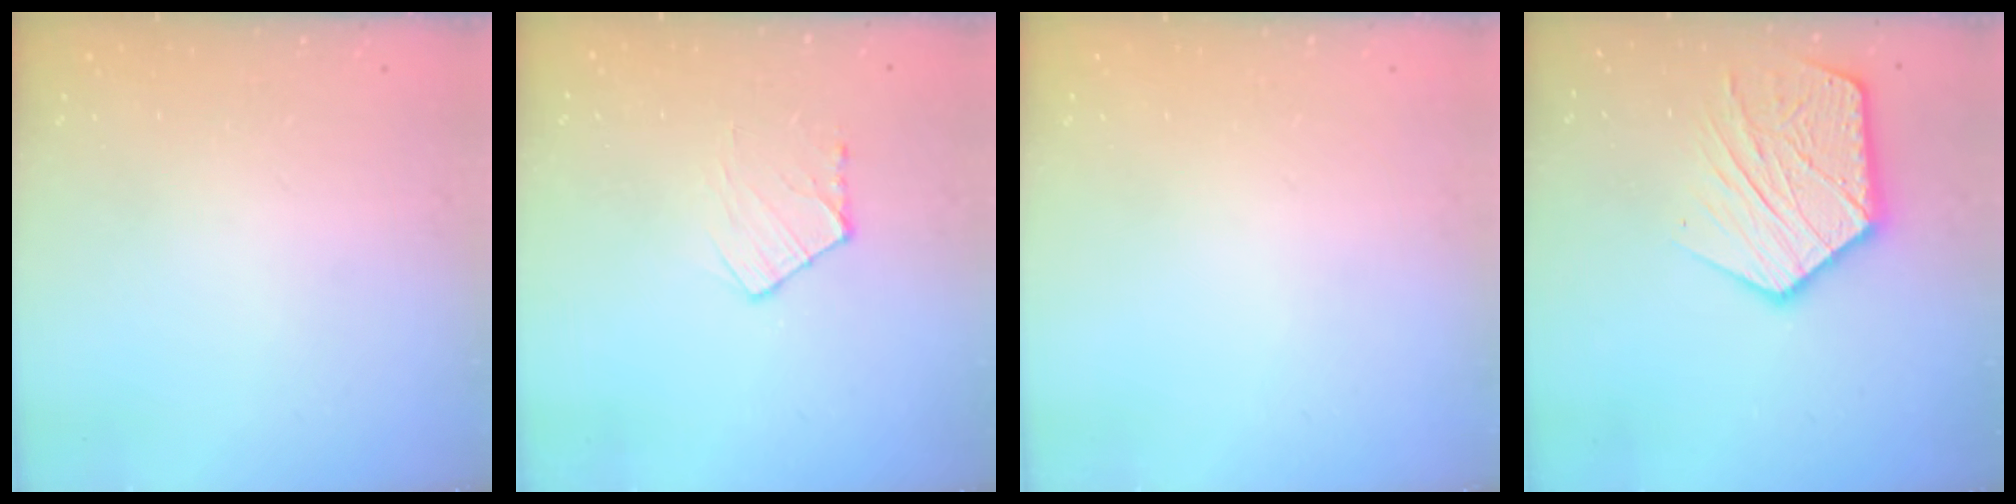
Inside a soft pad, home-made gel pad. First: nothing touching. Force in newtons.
{"total": 6.2, "press": 6.1, "slide": 0.8}
{"total": 0.0}
{"total": 16.2, "press": 16.1, "slide": 1.4}